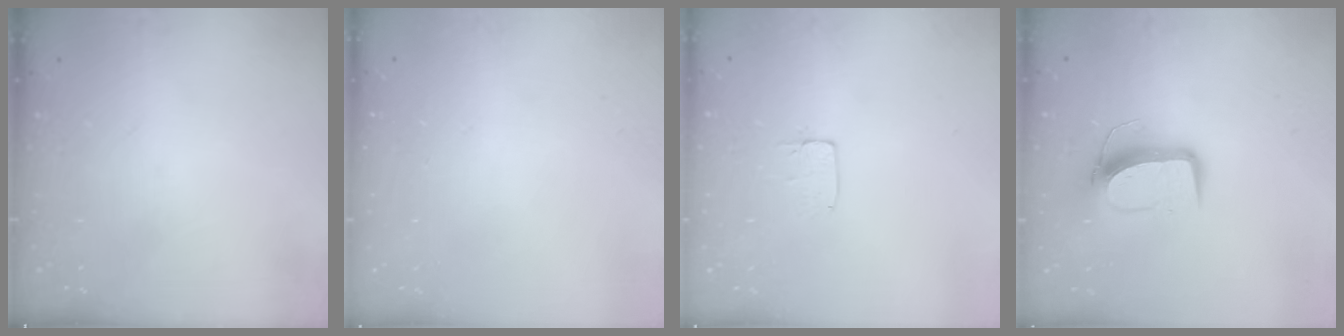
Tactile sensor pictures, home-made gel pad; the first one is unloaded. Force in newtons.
{"total": 0.0}
{"total": 3.7, "press": 3.6, "slide": 0.2}
{"total": 9.7, "press": 9.7, "slide": 0.6}